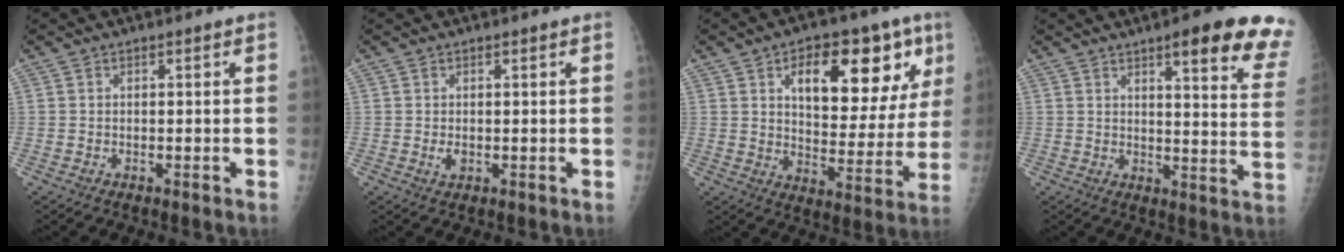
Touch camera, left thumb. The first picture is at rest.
{"total": 1.6, "force": [0.1, 1.2, 1.1], "torque": [-0.009, -0.001, 0.004]}
{"total": 19.9, "force": [8.4, 9.5, 15.4], "torque": [-0.172, -0.022, 0.122]}
{"total": 16.9, "force": [10.9, 3.1, 12.5], "torque": [-0.126, -0.048, 0.123]}